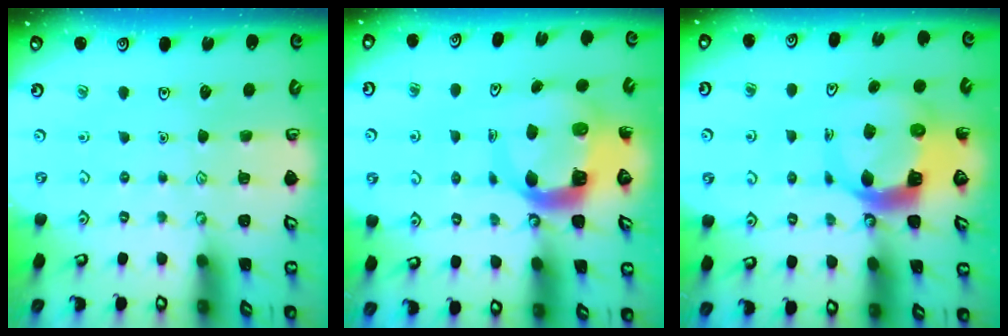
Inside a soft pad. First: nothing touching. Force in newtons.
{"total": 8.4, "press": 8.3, "slide": 1.0}
{"total": 8.2, "press": 8.1, "slide": 1.1}